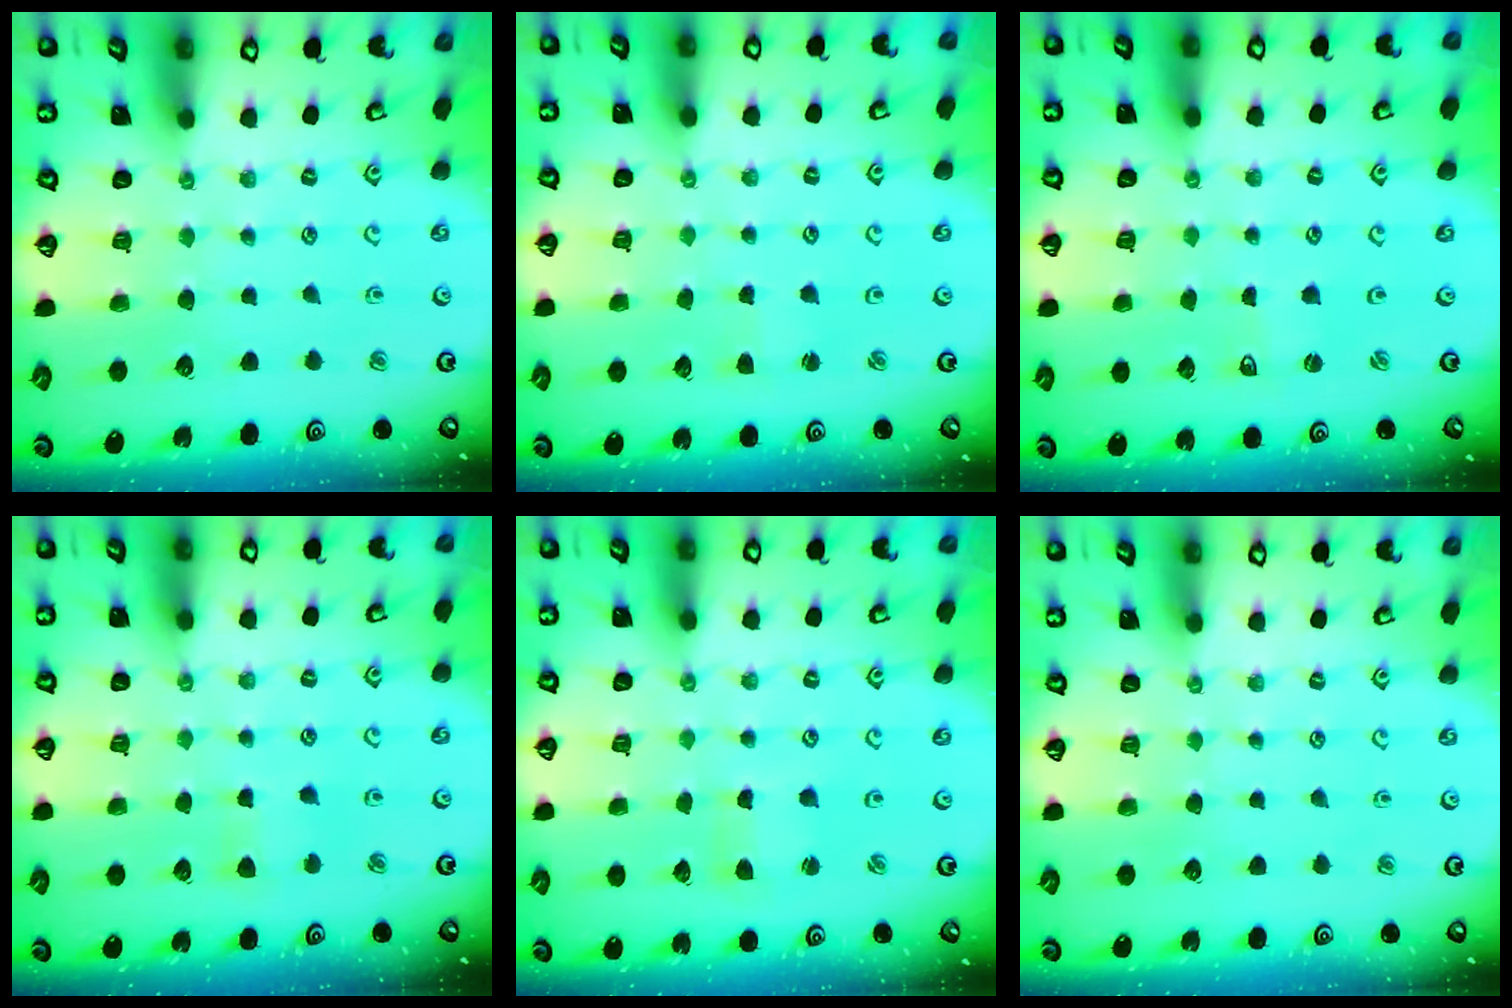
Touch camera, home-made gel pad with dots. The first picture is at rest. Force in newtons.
{"total": 1.6, "press": 1.6, "slide": 0.3}
{"total": 0.8, "press": 0.7, "slide": 0.2}
{"total": 3.5, "press": 3.4, "slide": 0.6}
{"total": 2.0, "press": 2.0, "slide": 0.3}
{"total": 0.0}